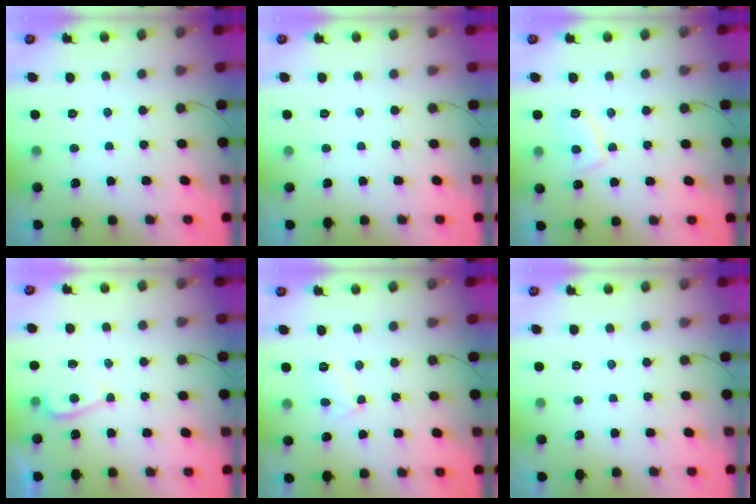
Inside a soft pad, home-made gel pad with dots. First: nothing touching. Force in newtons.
{"total": 0.0}
{"total": 5.4, "press": 5.4, "slide": 0.9}
{"total": 3.7, "press": 3.2, "slide": 1.7}
{"total": 5.0, "press": 5.0, "slide": 0.2}
{"total": 0.0}